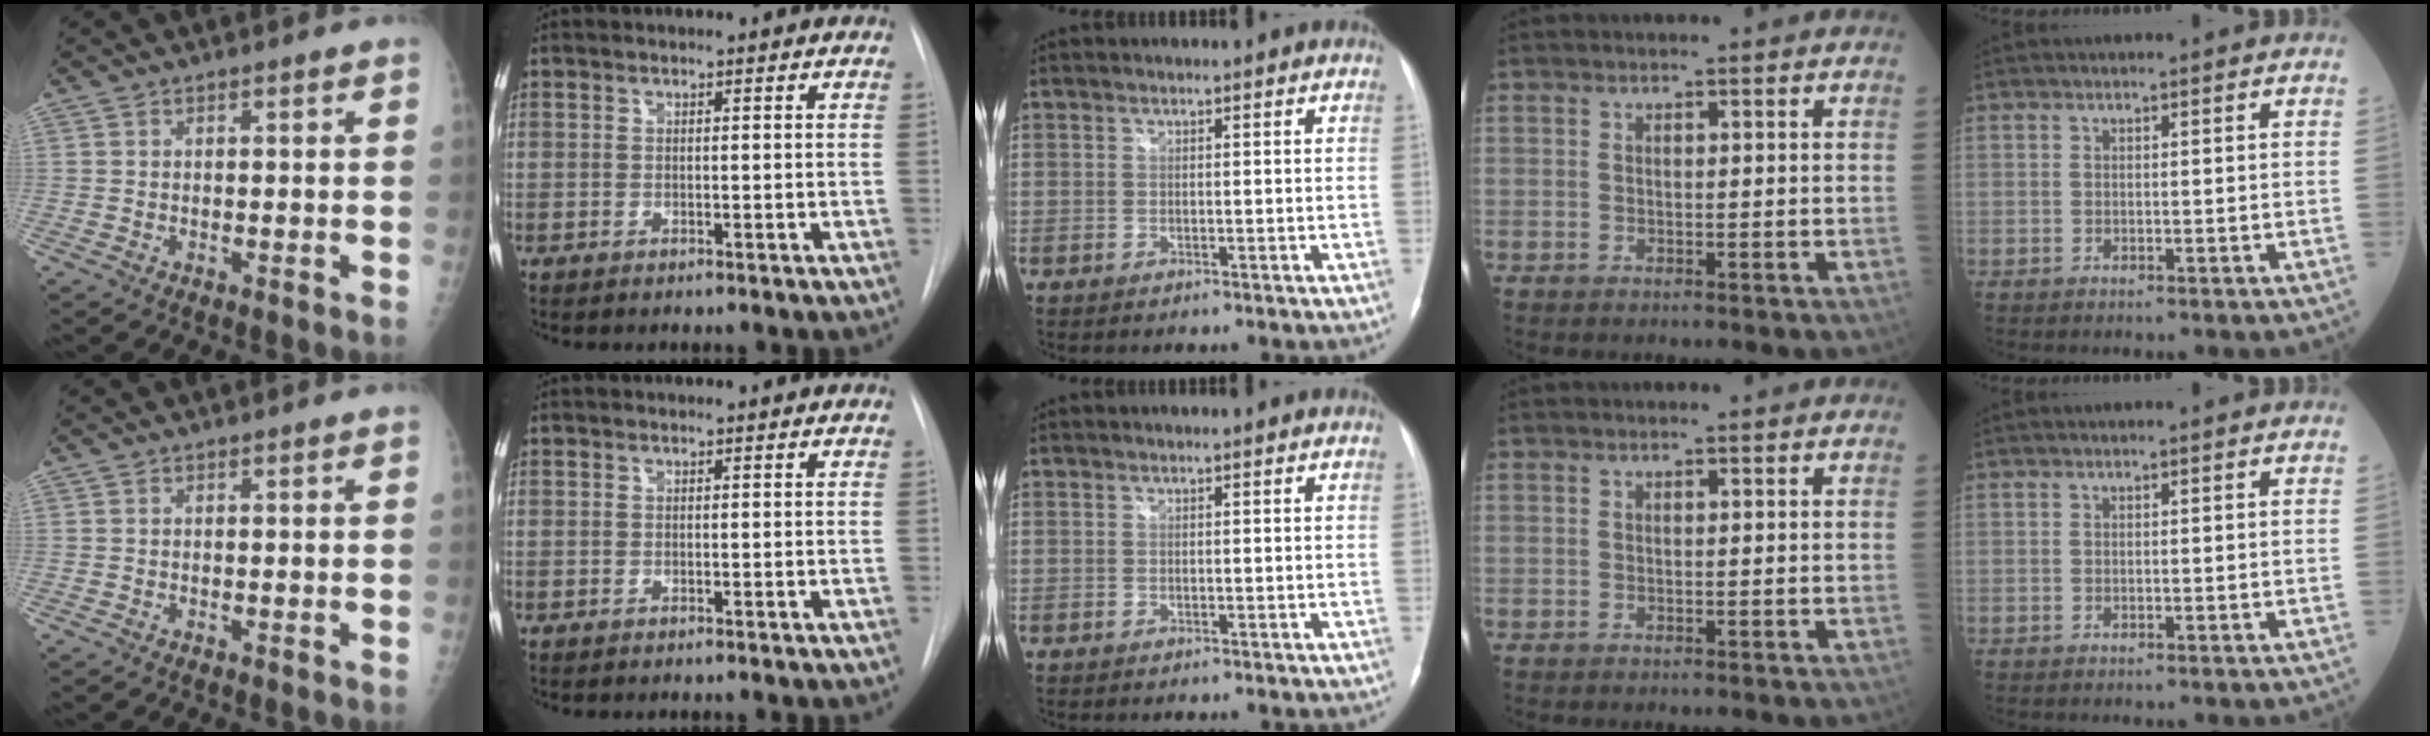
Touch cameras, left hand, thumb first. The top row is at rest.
{}